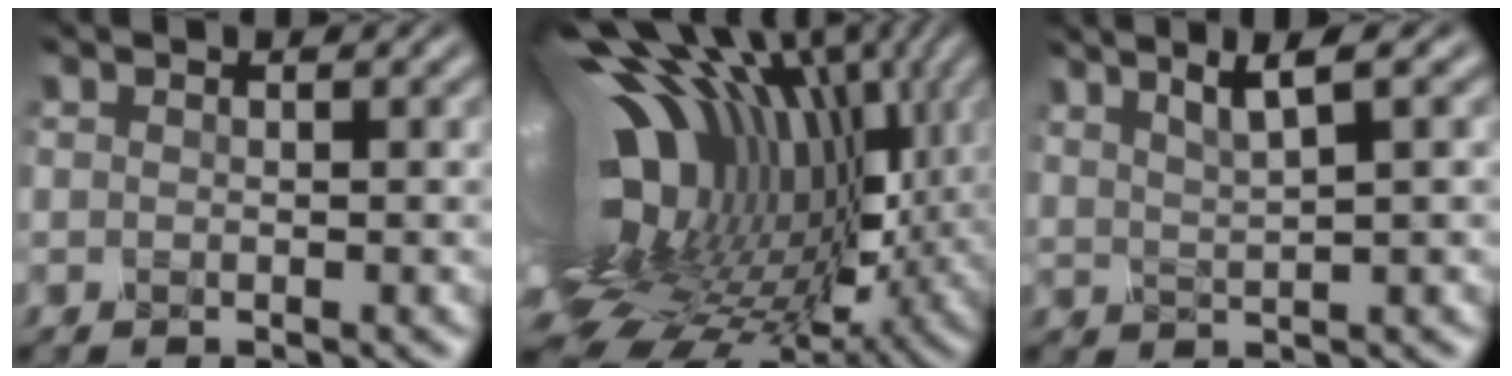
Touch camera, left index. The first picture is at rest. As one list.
[{"total": 18.9, "force": [2.4, 11.6, 14.8], "torque": [-0.257, -0.025, 0.065]}, {"total": 2.9, "force": [1.6, 0.4, 2.4], "torque": [-0.039, 0.009, 0.033]}]